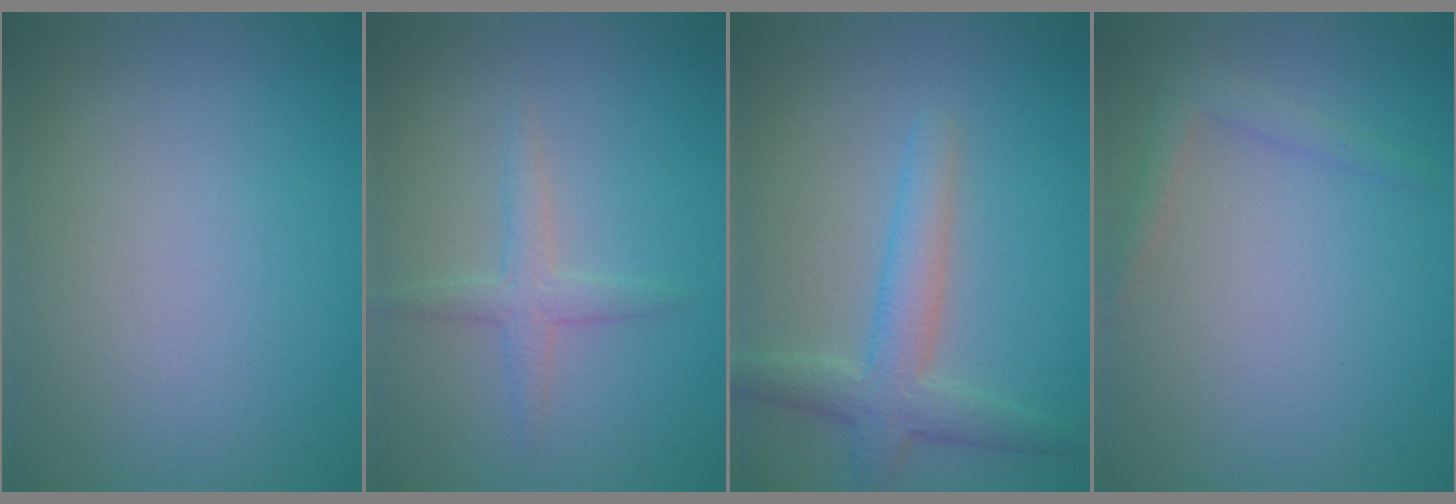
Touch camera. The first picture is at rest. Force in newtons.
{"total": 2.0, "press": 2.0, "slide": 0.2}
{"total": 4.0, "press": 4.0, "slide": 0.1}
{"total": 1.5, "press": 1.5, "slide": 0.1}